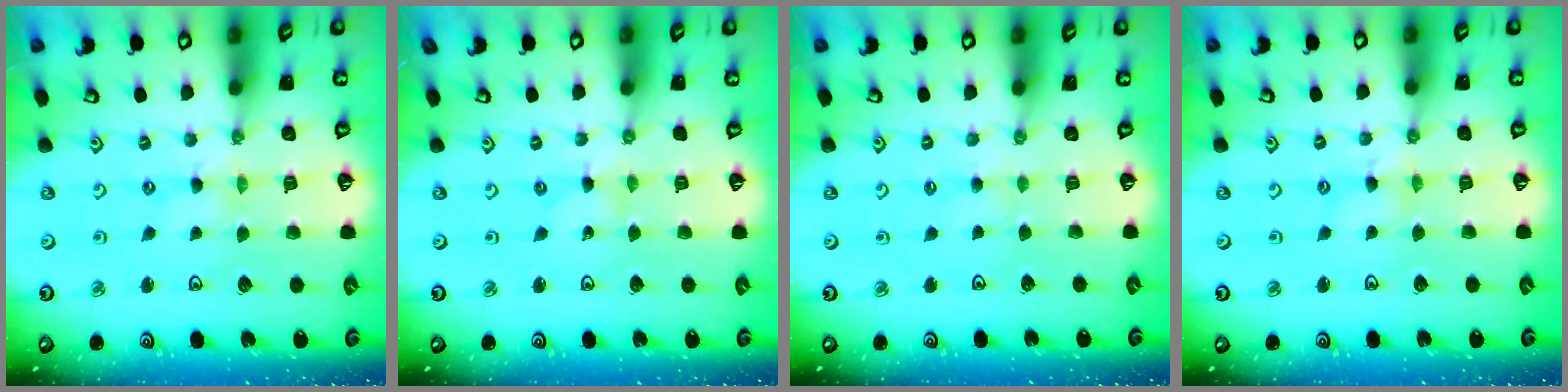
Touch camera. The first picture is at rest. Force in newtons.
{"total": 0.0}
{"total": 0.8, "press": 0.8, "slide": 0.3}
{"total": 2.4, "press": 2.3, "slide": 0.4}